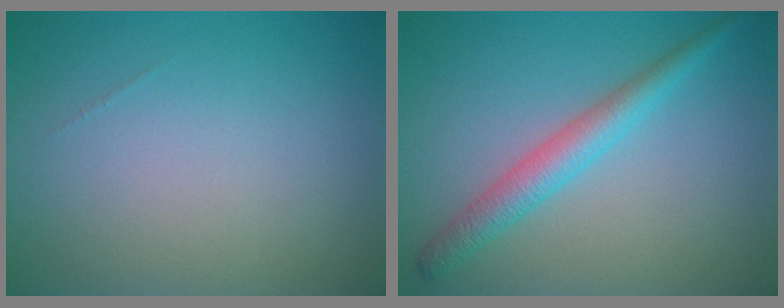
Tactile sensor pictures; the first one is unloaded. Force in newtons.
{"total": 3.2, "press": 3.2, "slide": 0.1}